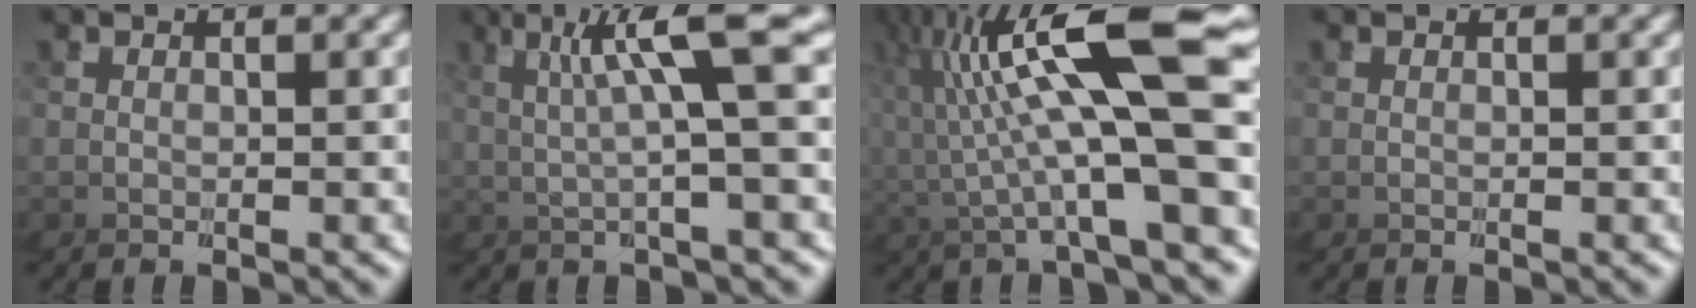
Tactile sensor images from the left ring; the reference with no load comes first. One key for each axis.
{"total": 4.3, "fx": 2.1, "fy": -2.0, "fz": 3.1, "tx": -0.052, "ty": 0.038, "tz": 0.023}
{"total": 8.8, "fx": 2.3, "fy": 1.8, "fz": 8.2, "tx": -0.149, "ty": 0.037, "tz": 0.031}
{"total": 0.0}